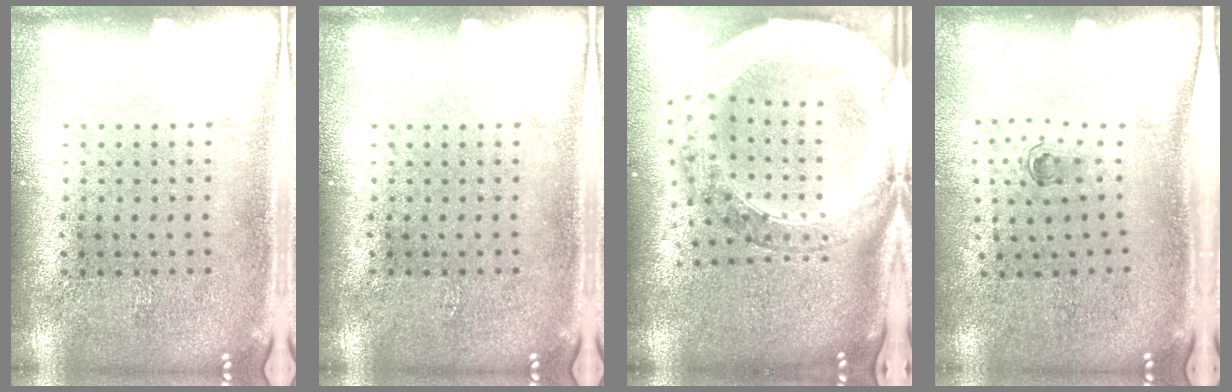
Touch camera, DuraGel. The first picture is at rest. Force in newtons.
{"total": 0.0}
{"total": 3.8, "press": 3.0, "slide": 2.3}
{"total": 0.6, "press": 0.3, "slide": 0.5}